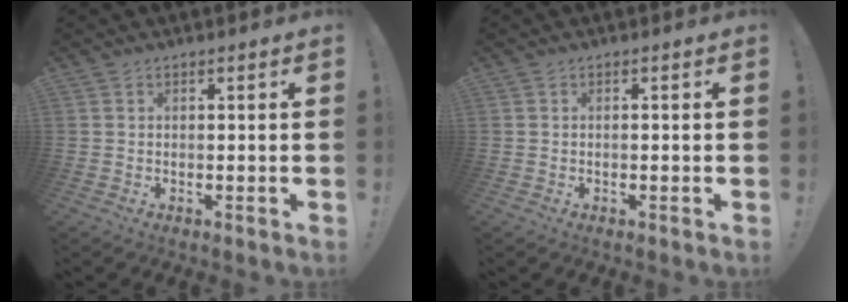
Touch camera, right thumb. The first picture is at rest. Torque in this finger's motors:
{"motor_torque": [-0.09, -0.05, -0.20, 0.13, 0.00]}